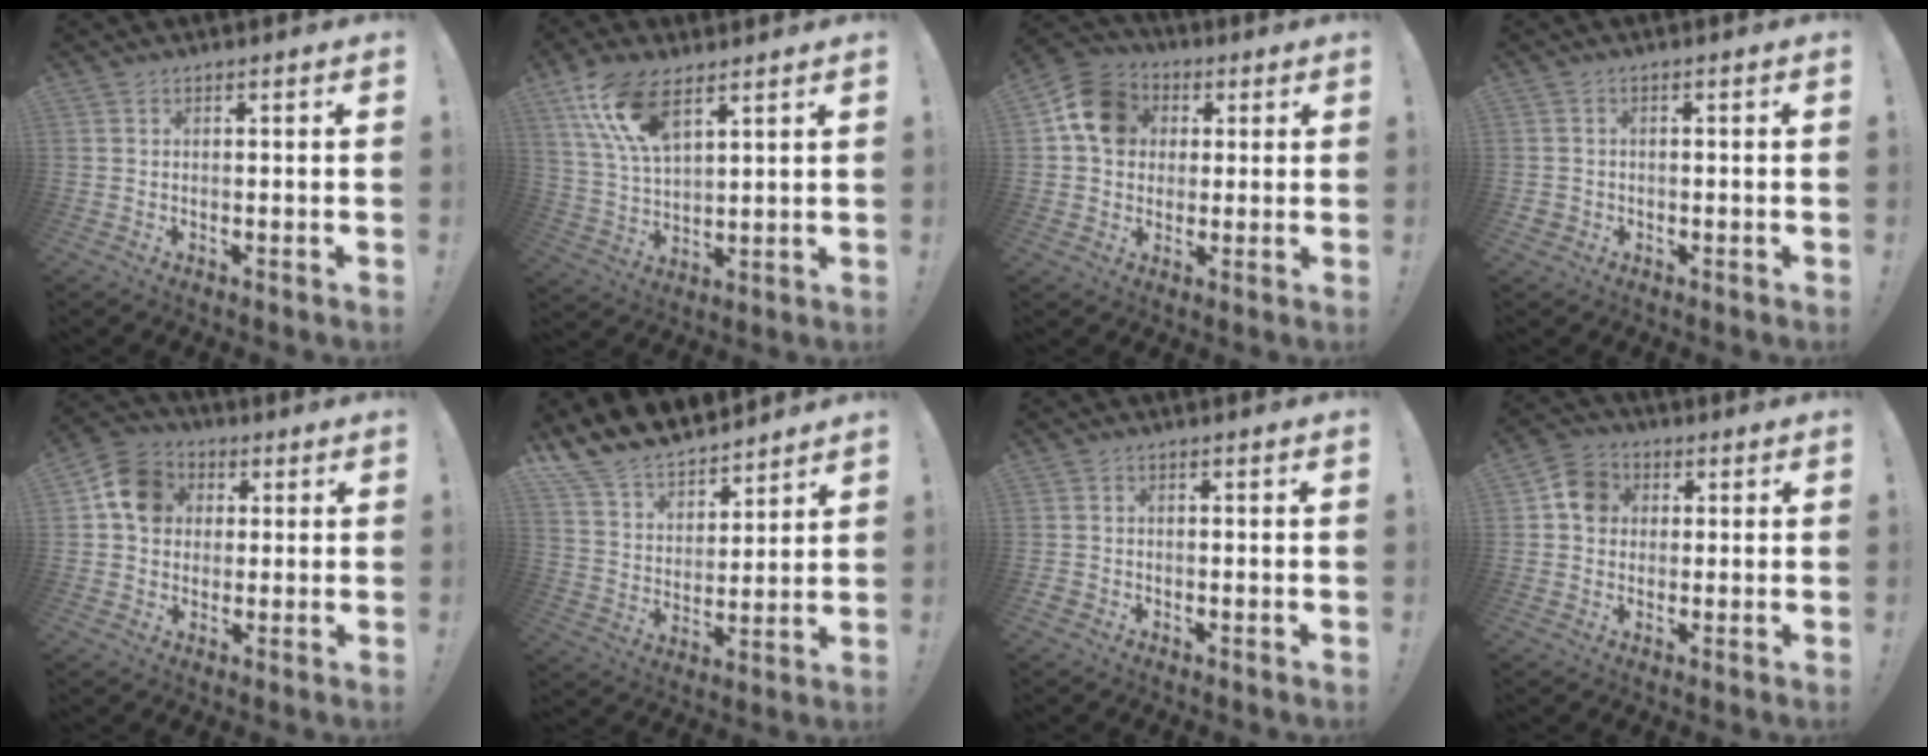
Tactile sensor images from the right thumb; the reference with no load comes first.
{"total": 13.3, "force": [8.2, 5.6, 8.8], "torque": [-0.180, -0.030, 0.154]}
{"total": 13.0, "force": [3.4, 10.8, 6.4], "torque": [-0.085, 0.004, 0.070]}
{"total": 1.8, "force": [-0.5, 1.6, 0.6], "torque": [-0.008, 0.002, -0.009]}
{"total": 11.4, "force": [2.5, 9.7, 5.4], "torque": [-0.066, 0.006, 0.052]}
{"total": 12.4, "force": [11.3, 4.5, 2.3], "torque": [-0.068, -0.095, 0.213]}
{"total": 1.5, "force": [-0.9, 1.0, 0.5], "torque": [-0.005, 0.004, -0.017]}
{"total": 7.6, "force": [1.4, 6.8, 3.2], "torque": [-0.040, 0.009, 0.030]}